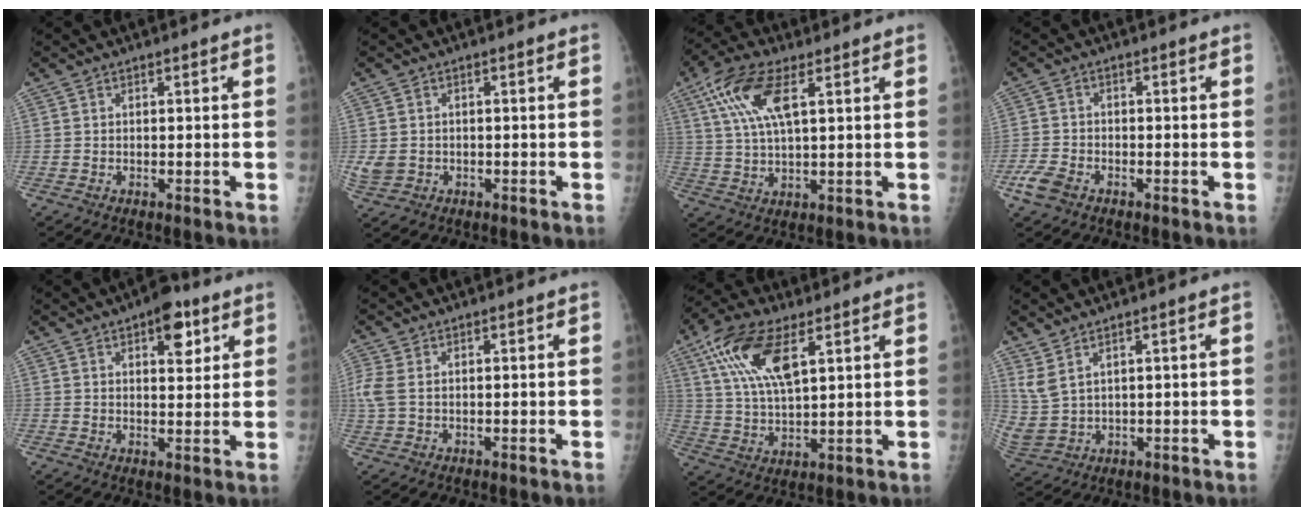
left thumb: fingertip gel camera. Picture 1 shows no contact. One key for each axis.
{"total": 3.7, "fx": -0.7, "fy": 3.2, "fz": 1.6, "tx": -0.033, "ty": 0.004, "tz": -0.003}
{"total": 10.8, "fx": 4.5, "fy": 3.9, "fz": 9.0, "tx": -0.192, "ty": 0.001, "tz": 0.087}
{"total": 4.4, "fx": -2.6, "fy": 2.6, "fz": 2.3, "tx": -0.054, "ty": 0.008, "tz": -0.049}
{"total": 7.1, "fx": 3.7, "fy": 3.3, "fz": 5.1, "tx": -0.047, "ty": -0.014, "tz": 0.044}
{"total": 4.1, "fx": 0.4, "fy": 2.6, "fz": 3.0, "tx": -0.097, "ty": 0.010, "tz": 0.011}
{"total": 13.5, "fx": 6.2, "fy": 5.5, "fz": 10.7, "tx": -0.208, "ty": -0.010, "tz": 0.119}
{"total": 5.2, "fx": 2.9, "fy": 2.5, "fz": 3.6, "tx": -0.080, "ty": -0.013, "tz": 0.077}